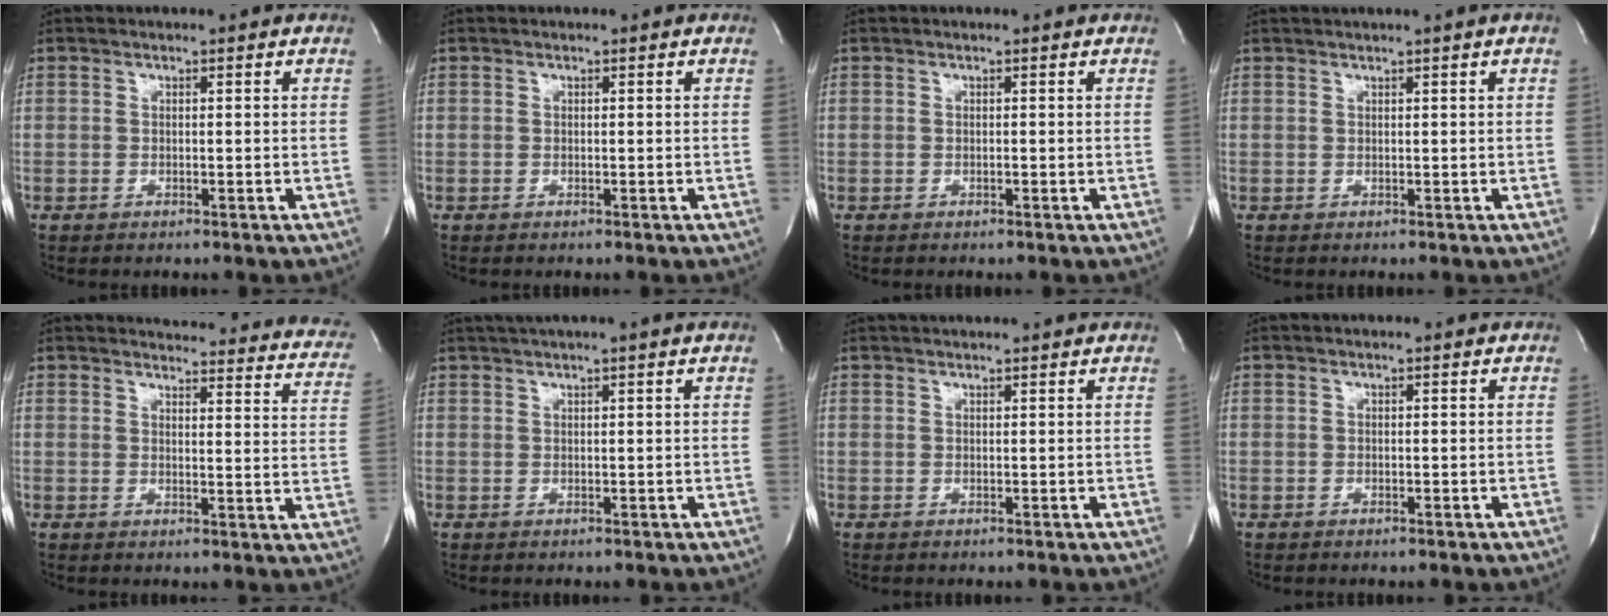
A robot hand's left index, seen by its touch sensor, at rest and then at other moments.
{"total": 0.0}
{"total": 0.0}
{"total": 1.6, "force": [1.1, -0.6, 0.9], "torque": [-0.017, 0.003, 0.027]}
{"total": 22.1, "force": [20.8, 4.4, 5.8], "torque": [-0.056, -0.076, 0.208]}
{"total": 4.0, "force": [3.1, -1.1, 2.3], "torque": [-0.036, 0.021, 0.056]}
{"total": 5.3, "force": [5.0, 0.1, 1.9], "torque": [-0.026, 0.029, 0.060]}
{"total": 0.0}